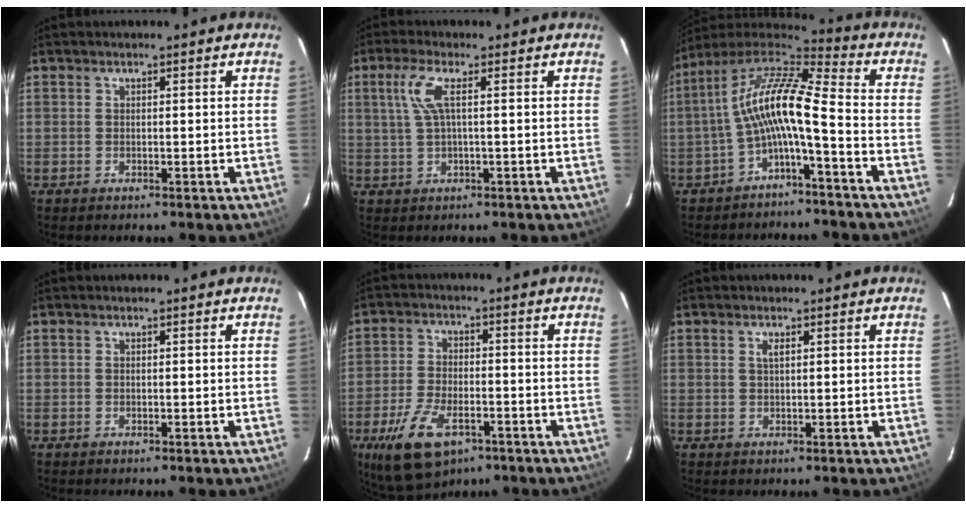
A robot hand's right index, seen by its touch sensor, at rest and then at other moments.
{"total": 4.6, "force": [0.9, 0.3, 4.5], "torque": [-0.093, 0.005, 0.025]}
{"total": 12.6, "force": [-2.6, 2.1, 12.1], "torque": [-0.238, 0.020, -0.056]}
{"total": 0.0}
{"total": 12.5, "force": [-6.8, 6.2, 8.4], "torque": [-0.183, -0.015, -0.117]}
{"total": 1.2, "force": [0.5, 0.4, 1.0], "torque": [-0.019, 0.001, 0.009]}